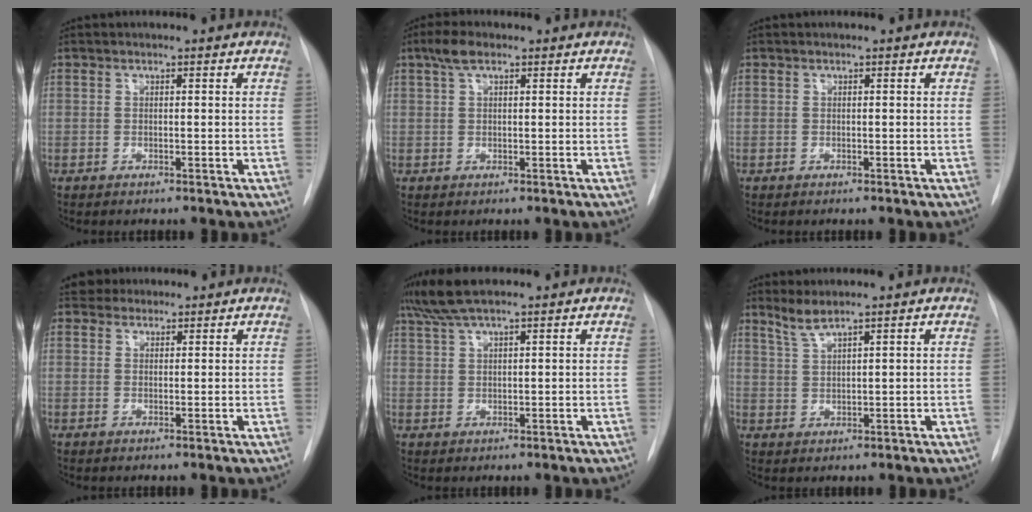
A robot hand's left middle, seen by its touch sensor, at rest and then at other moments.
{"total": 3.0, "force": [1.8, 1.0, 2.1], "torque": [-0.048, 0.015, 0.036]}
{"total": 0.0}
{"total": 2.3, "force": [2.1, 1.1, -0.3], "torque": [0.009, 0.011, 0.030]}
{"total": 5.7, "force": [4.5, 0.5, 3.4], "torque": [-0.074, 0.023, 0.088]}
{"total": 3.0, "force": [2.5, -0.3, 1.6], "torque": [-0.039, 0.002, 0.055]}